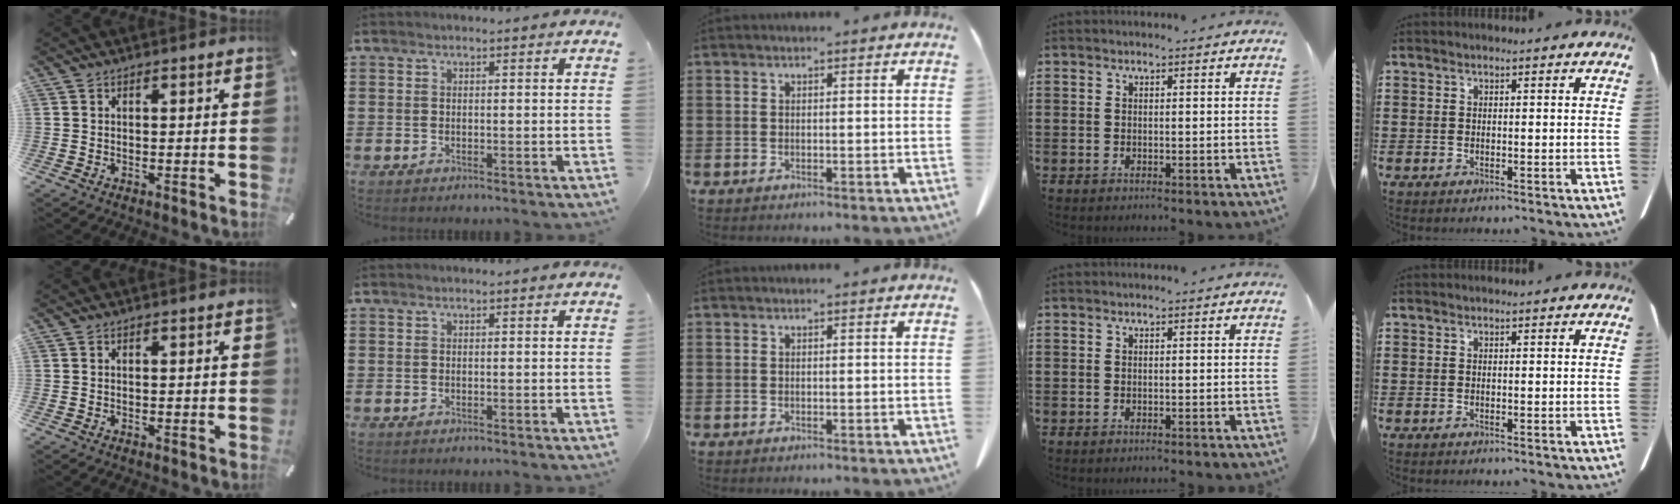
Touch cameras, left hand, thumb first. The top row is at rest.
{}